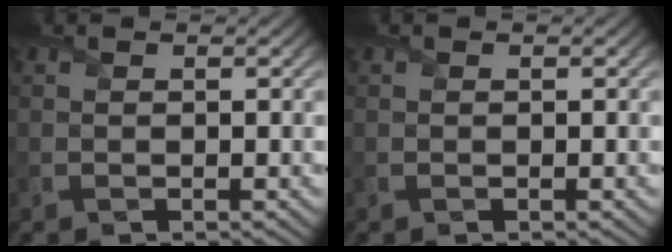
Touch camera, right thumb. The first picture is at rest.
{"total": 0.0}